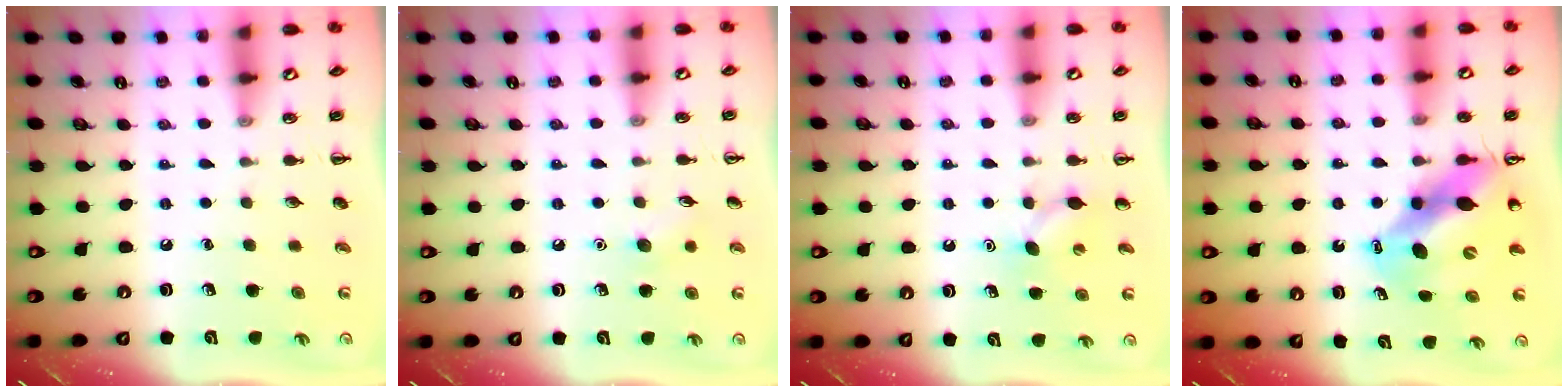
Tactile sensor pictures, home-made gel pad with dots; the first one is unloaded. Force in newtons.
{"total": 5.5, "press": 5.2, "slide": 1.6}
{"total": 4.7, "press": 4.4, "slide": 1.5}
{"total": 12.7, "press": 12.1, "slide": 3.7}